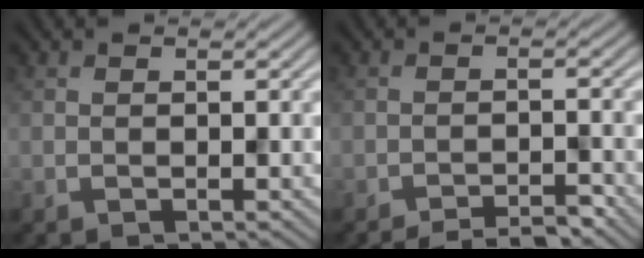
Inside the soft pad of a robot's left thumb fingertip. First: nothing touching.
{"total": 4.5, "force": [-4.0, 0.4, 2.0], "torque": [-0.030, 0.008, -0.063]}